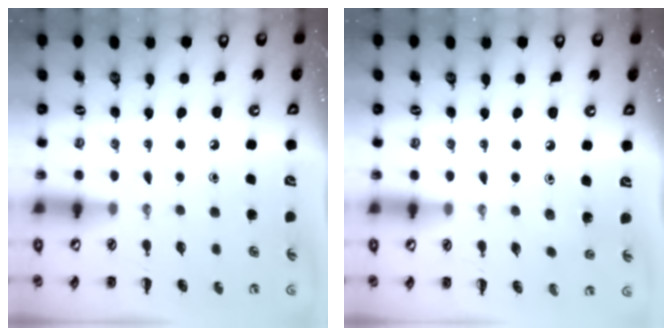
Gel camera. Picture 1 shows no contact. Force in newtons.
{"total": 1.7, "press": 1.5, "slide": 0.7}